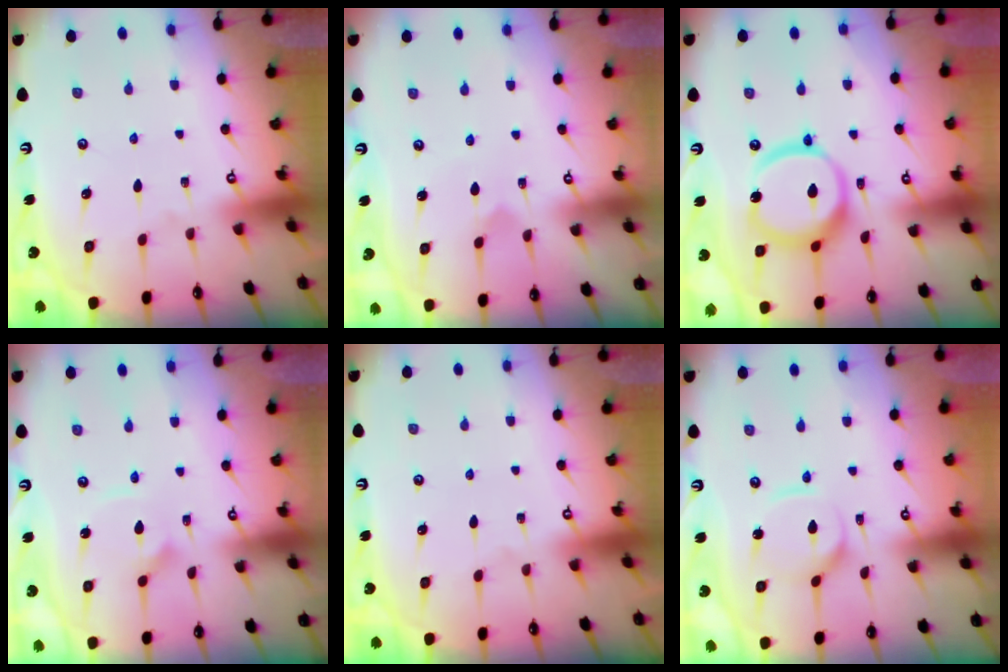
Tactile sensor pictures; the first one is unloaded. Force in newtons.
{"total": 2.8, "press": 2.8, "slide": 0.3}
{"total": 14.8, "press": 14.7, "slide": 1.9}
{"total": 2.8, "press": 2.8, "slide": 0.4}
{"total": 0.0}
{"total": 6.3, "press": 6.2, "slide": 0.5}